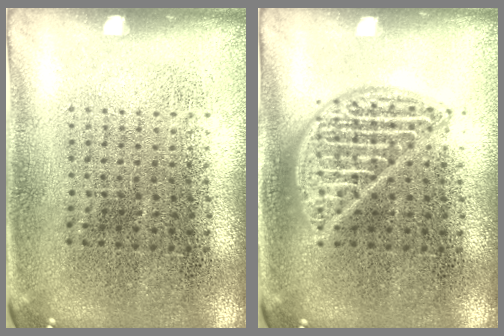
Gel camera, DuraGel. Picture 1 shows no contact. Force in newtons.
{"total": 2.3, "press": 2.2, "slide": 0.3}